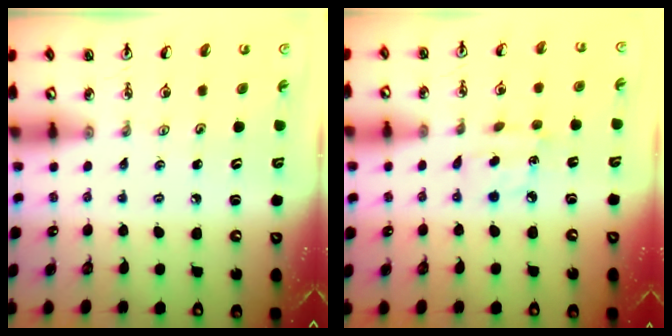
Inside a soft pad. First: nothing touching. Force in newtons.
{"total": 7.5, "press": 7.5, "slide": 0.6}